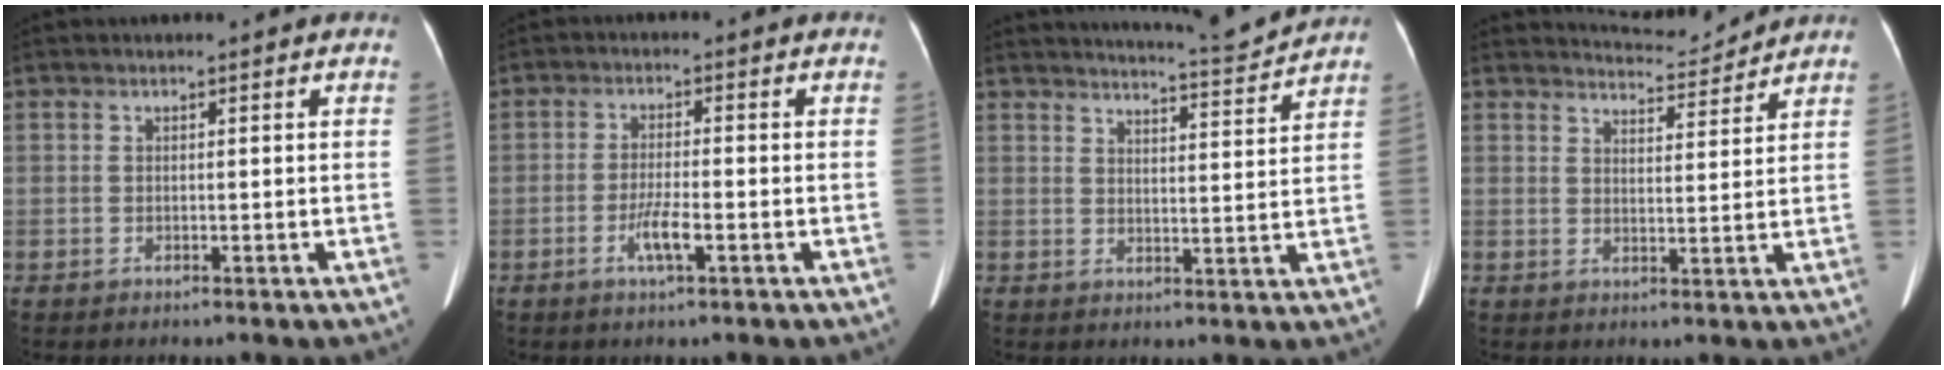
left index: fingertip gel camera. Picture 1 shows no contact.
{"total": 3.8, "force": [-1.7, 0.3, 3.3], "torque": [-0.068, -0.004, -0.033]}
{"total": 8.5, "force": [8.3, -1.3, 1.3], "torque": [-0.034, -0.019, 0.115]}
{"total": 5.1, "force": [5.1, -0.3, -0.8], "torque": [-0.003, -0.006, 0.078]}